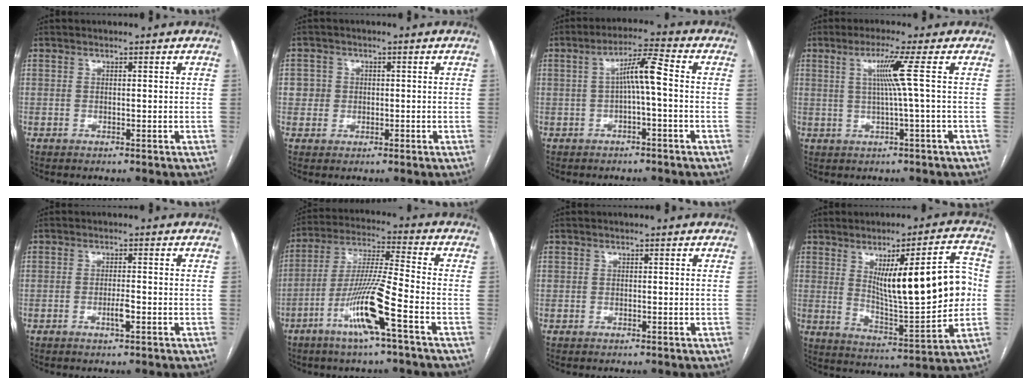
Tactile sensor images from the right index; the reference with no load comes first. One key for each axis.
{"total": 2.8, "fx": 0.1, "fy": 2.7, "fz": 0.2, "tx": 0.009, "ty": 0.010, "tz": 0.003}
{"total": 5.7, "fx": -0.2, "fy": 0.3, "fz": 5.6, "tx": -0.094, "ty": 0.023, "tz": -0.002}
{"total": 4.9, "fx": 0.9, "fy": -1.8, "fz": 4.4, "tx": -0.090, "ty": 0.002, "tz": 0.021}
{"total": 2.1, "fx": -0.8, "fy": 0.2, "fz": 1.9, "tx": -0.034, "ty": -0.002, "tz": -0.015}
{"total": 12.4, "fx": -5.8, "fy": -0.4, "fz": 10.9, "tx": -0.217, "ty": -0.007, "tz": -0.114}
{"total": 0.0}
{"total": 17.7, "fx": 2.2, "fy": 3.6, "fz": 17.2, "tx": -0.255, "ty": 0.010, "tz": 0.046}